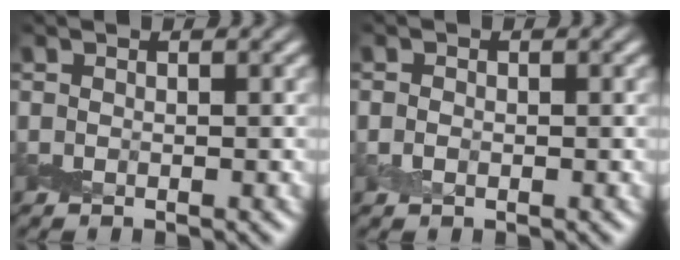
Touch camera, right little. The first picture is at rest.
{"total": 1.0, "force": [-0.2, 0.8, 0.6], "torque": [-0.011, -0.002, -0.007]}